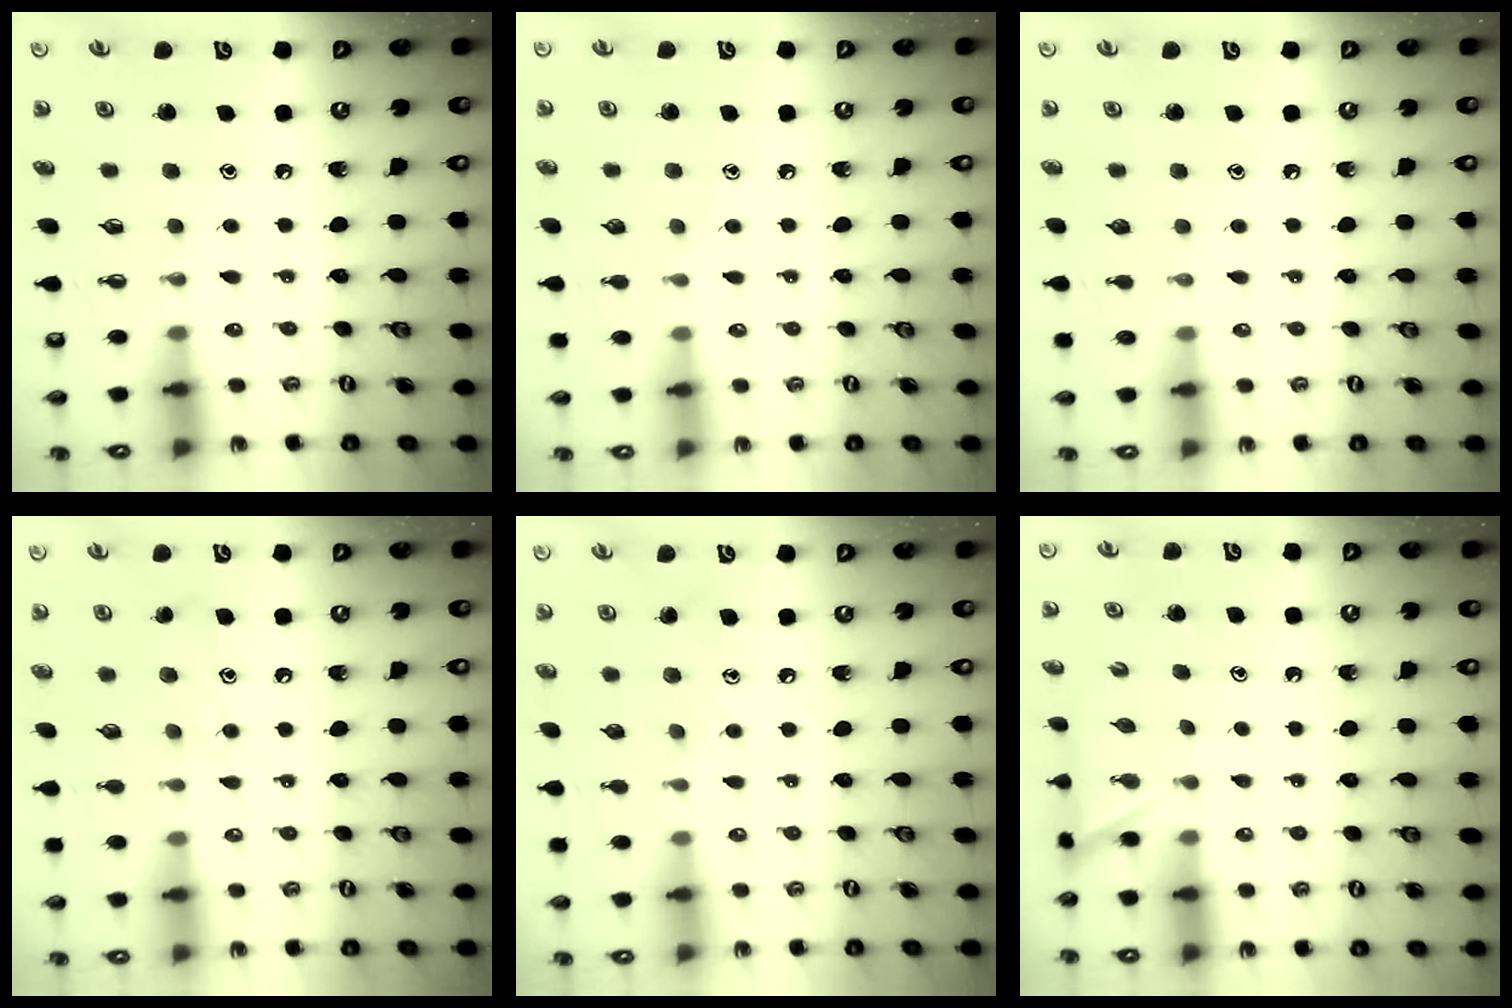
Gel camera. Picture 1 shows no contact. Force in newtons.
{"total": 3.2, "press": 3.1, "slide": 0.4}
{"total": 0.0}
{"total": 9.0, "press": 9.0, "slide": 0.7}
{"total": 7.4, "press": 7.4, "slide": 0.2}
{"total": 3.2, "press": 3.2, "slide": 0.3}